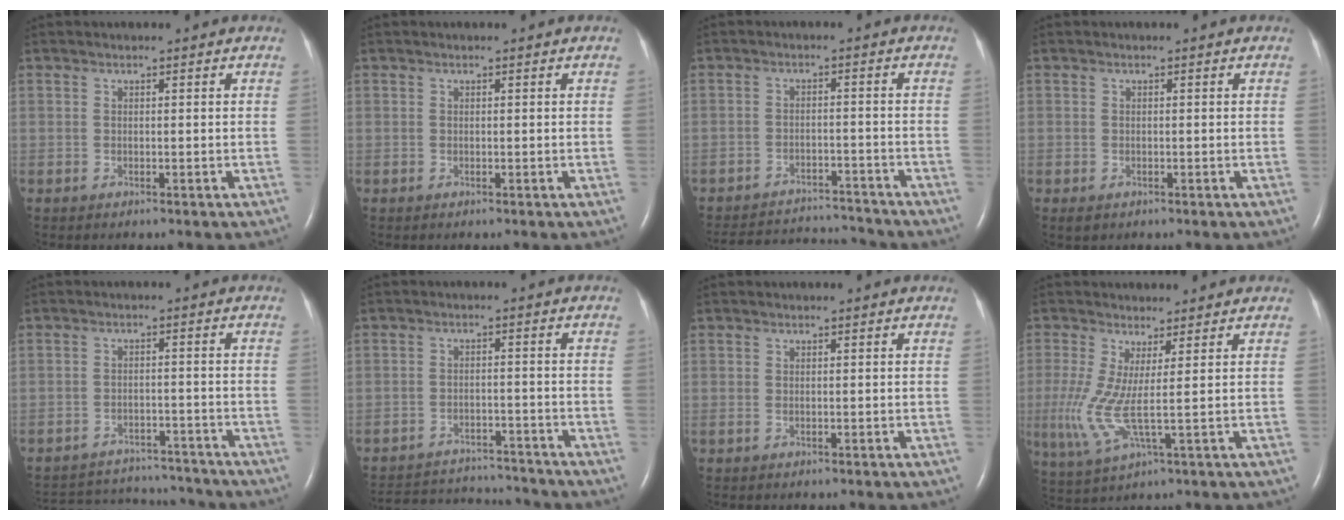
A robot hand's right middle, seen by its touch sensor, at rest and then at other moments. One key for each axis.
{"total": 0.0}
{"total": 11.4, "fx": -11.3, "fy": 1.0, "fz": 1.2, "tx": -0.029, "ty": 0.007, "tz": -0.165}
{"total": 0.9, "fx": -0.5, "fy": 0.6, "fz": 0.4, "tx": -0.008, "ty": 0.001, "tz": -0.002}
{"total": 13.6, "fx": -13.1, "fy": 2.8, "fz": 2.4, "tx": -0.053, "ty": 0.010, "tz": -0.176}
{"total": 12.5, "fx": -12.2, "fy": 1.8, "fz": 2.1, "tx": -0.045, "ty": 0.006, "tz": -0.174}
{"total": 0.0}
{"total": 6.3, "fx": 0.1, "fy": 0.0, "fz": 6.3, "tx": -0.156, "ty": -0.011, "tz": 0.007}